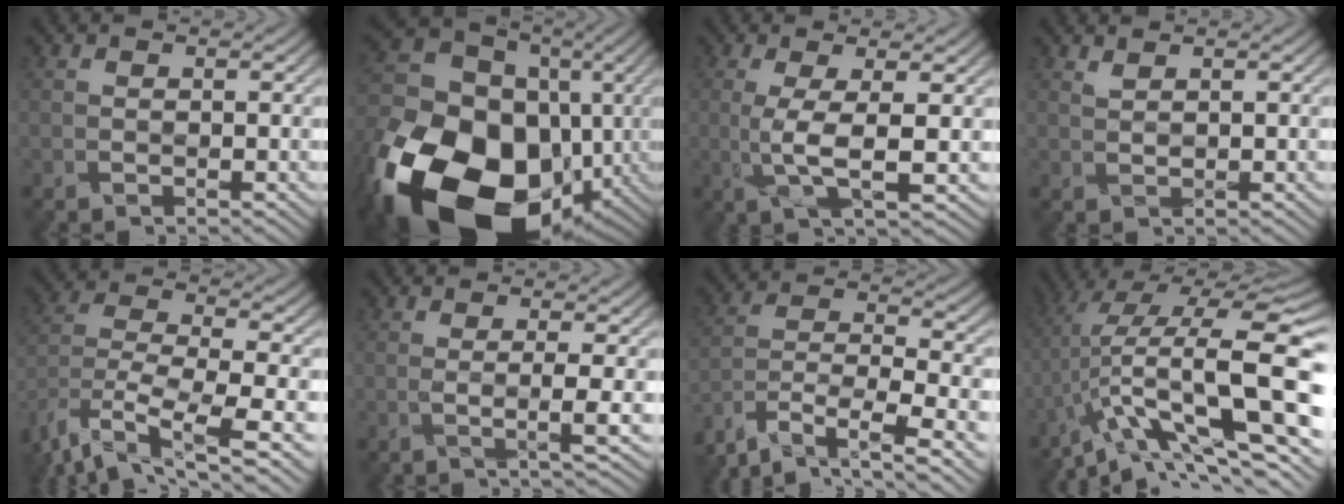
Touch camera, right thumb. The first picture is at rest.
{"total": 24.0, "force": [-8.6, 17.4, 14.2], "torque": [-0.364, -0.045, -0.137]}
{"total": 4.6, "force": [0.0, 1.0, 4.5], "torque": [-0.098, -0.001, 0.004]}
{"total": 1.1, "force": [1.0, 0.2, 0.3], "torque": [-0.008, -0.002, 0.025]}
{"total": 12.5, "force": [-8.7, 4.3, 7.8], "torque": [-0.184, -0.017, -0.145]}
{"total": 2.5, "force": [-0.1, 0.1, 2.5], "torque": [-0.046, 0.004, -0.007]}
{"total": 10.4, "force": [-7.7, 3.8, 5.9], "torque": [-0.124, -0.014, -0.144]}
{"total": 14.5, "force": [-3.2, 4.1, 13.6], "torque": [-0.225, 0.015, -0.053]}